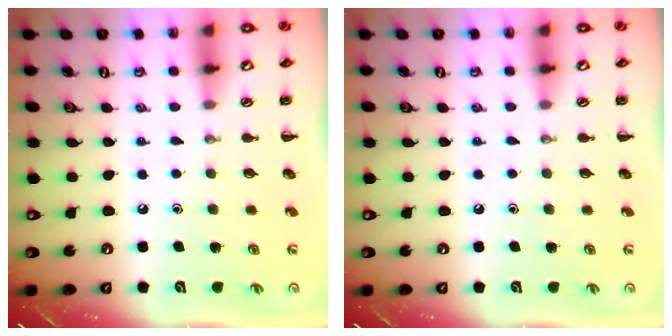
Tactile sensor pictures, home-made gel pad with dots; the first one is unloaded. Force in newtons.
{"total": 0.0}